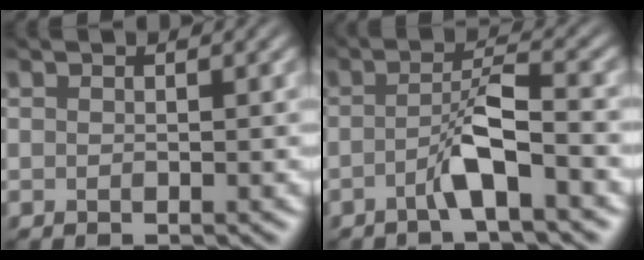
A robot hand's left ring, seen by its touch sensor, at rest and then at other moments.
{"total": 3.3, "force": [-1.5, 0.3, 3.0], "torque": [-0.054, 0.014, -0.035]}